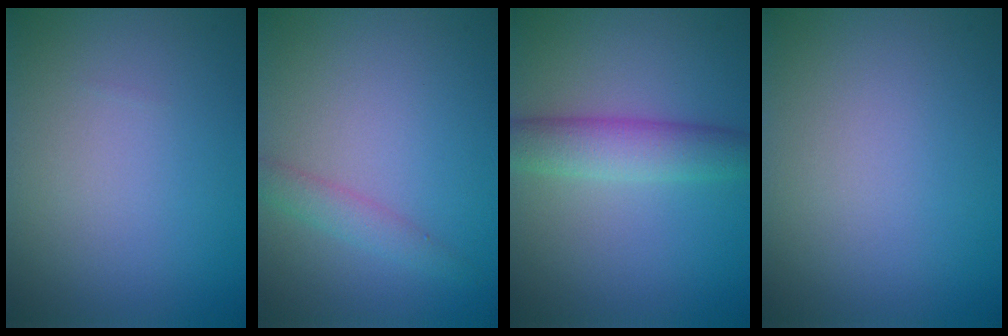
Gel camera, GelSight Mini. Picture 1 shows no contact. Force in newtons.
{"total": 1.7, "press": 1.7, "slide": 0.1}
{"total": 4.1, "press": 4.1, "slide": 0.2}
{"total": 0.0}